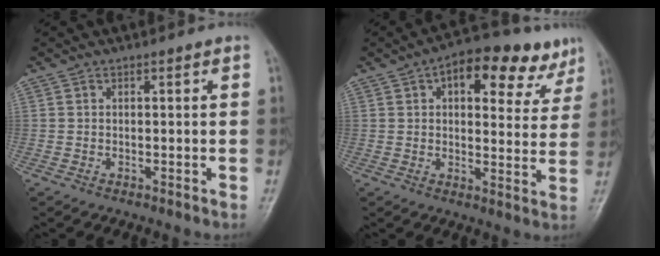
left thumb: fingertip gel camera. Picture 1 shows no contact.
{"total": 15.2, "force": [8.1, 7.6, 10.4], "torque": [-0.088, -0.007, 0.105]}